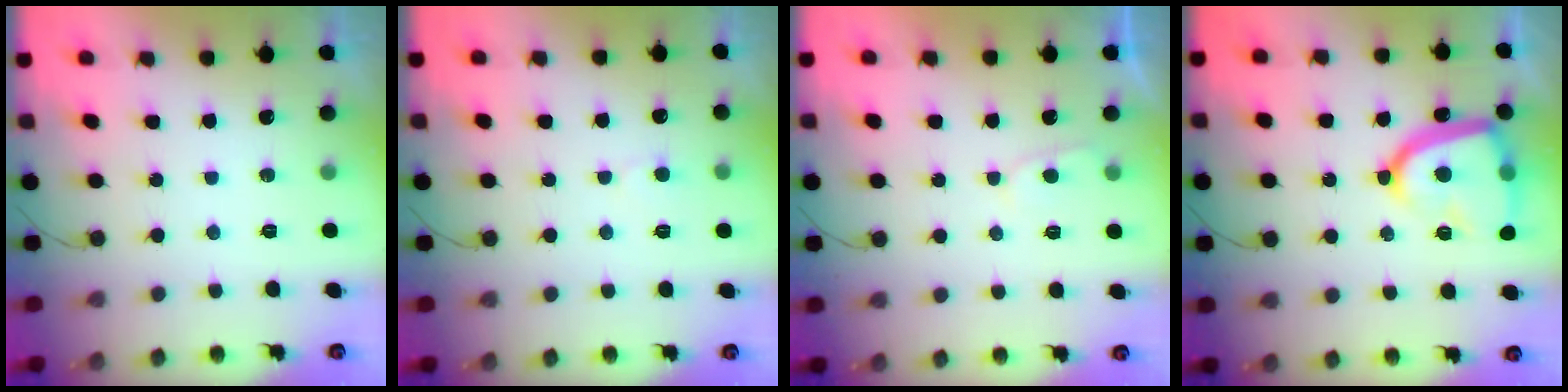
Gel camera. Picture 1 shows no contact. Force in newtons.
{"total": 3.7, "press": 3.7, "slide": 0.3}
{"total": 2.9, "press": 2.9, "slide": 0.4}
{"total": 17.4, "press": 17.3, "slide": 1.7}